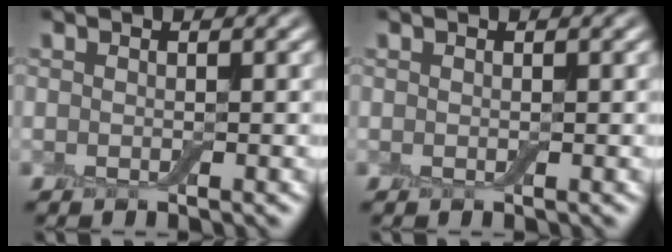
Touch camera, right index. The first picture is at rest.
{"total": 0.0}